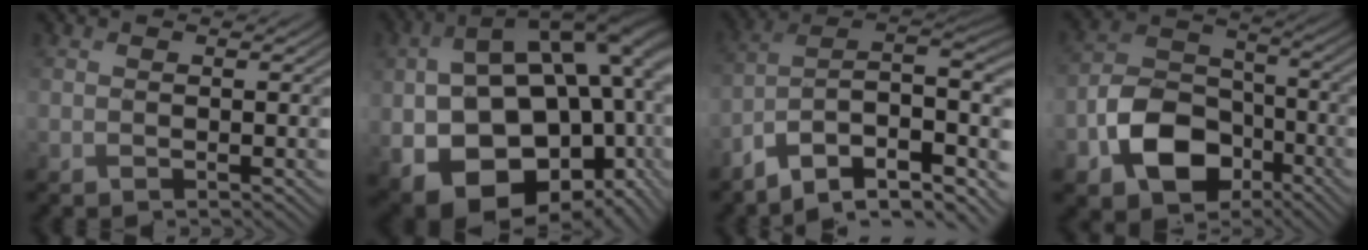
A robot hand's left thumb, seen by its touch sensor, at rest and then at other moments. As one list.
[{"total": 20.4, "force": [-1.7, 13.3, 15.4], "torque": [-0.278, -0.055, 0.043]}, {"total": 13.2, "force": [-6.7, 6.7, 9.1], "torque": [-0.179, -0.011, -0.118]}, {"total": 10.3, "force": [-4.5, 7.2, 5.8], "torque": [-0.122, -0.009, -0.095]}]